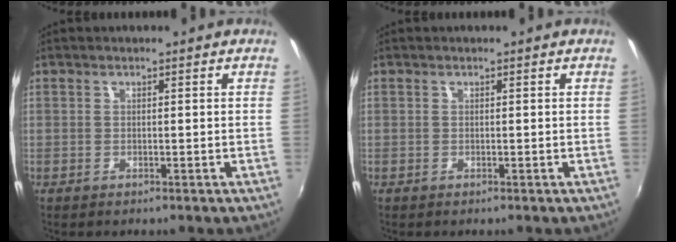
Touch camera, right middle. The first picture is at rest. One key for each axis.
{"total": 0.0}